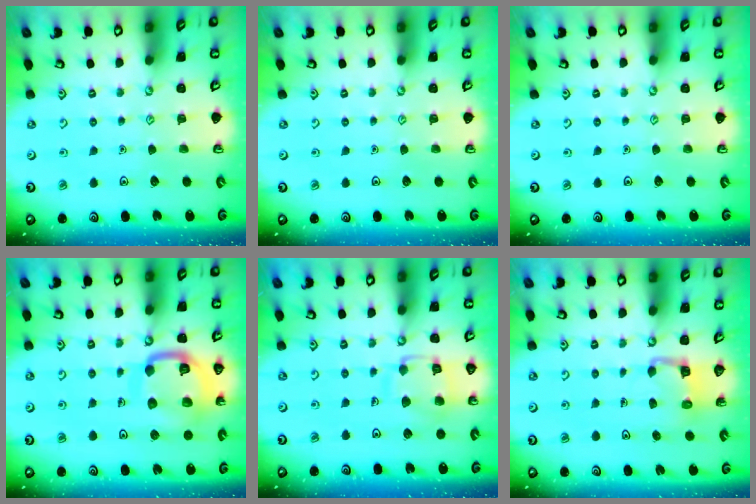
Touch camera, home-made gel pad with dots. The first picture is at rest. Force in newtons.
{"total": 0.0}
{"total": 0.0}
{"total": 14.6, "press": 14.5, "slide": 1.4}
{"total": 11.6, "press": 11.5, "slide": 0.8}
{"total": 4.2, "press": 4.2, "slide": 0.3}